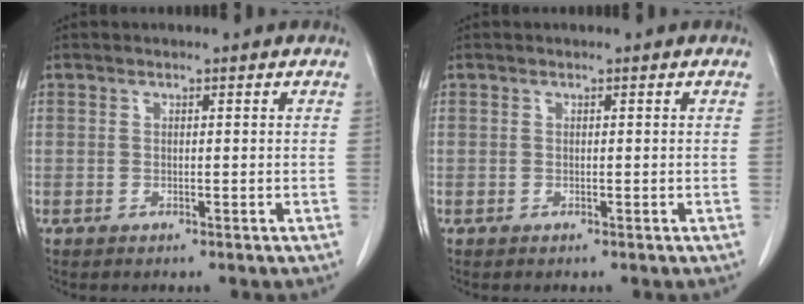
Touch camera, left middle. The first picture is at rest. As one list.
[{"total": 0.0}]